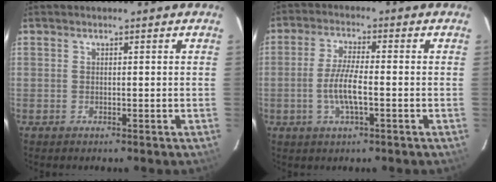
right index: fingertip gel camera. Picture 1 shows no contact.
{"total": 6.5, "force": [-1.7, 1.3, 6.1], "torque": [-0.123, -0.004, -0.034]}